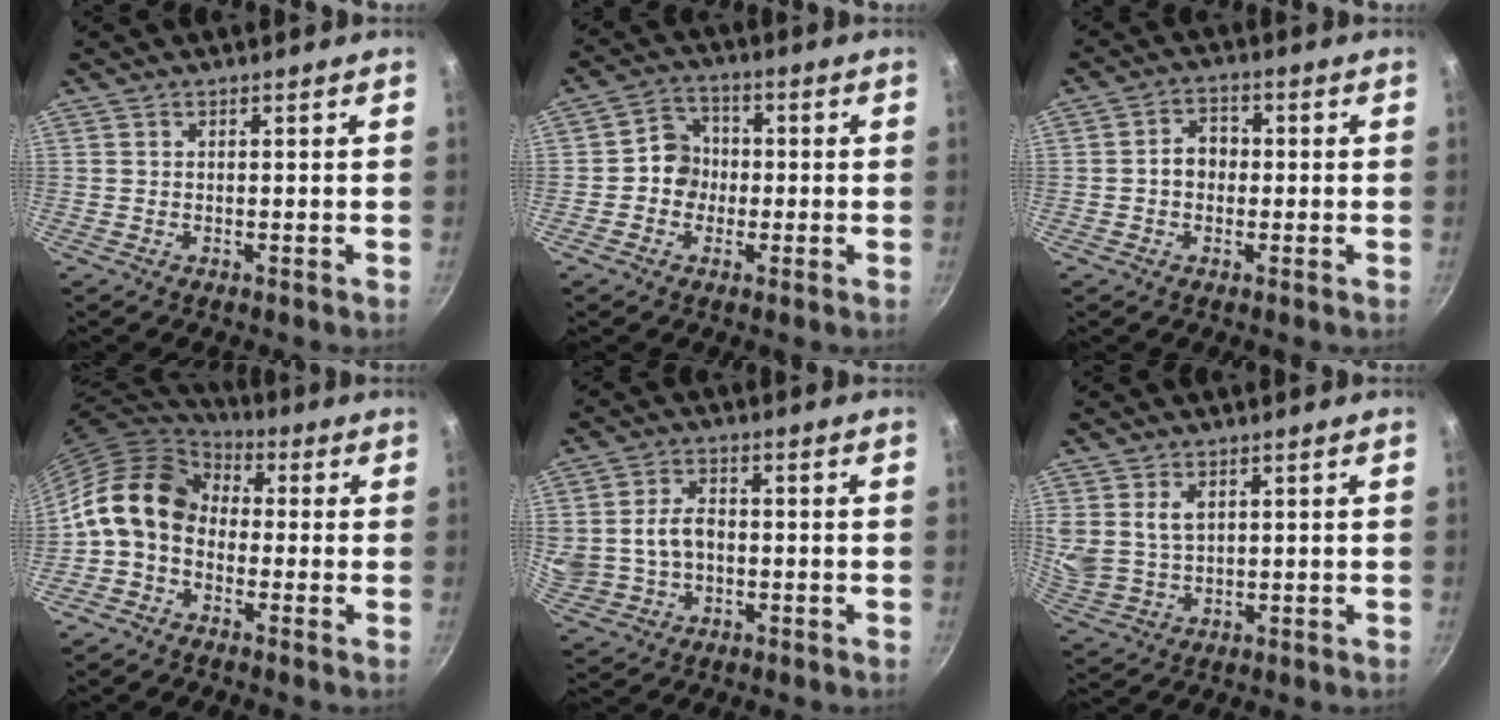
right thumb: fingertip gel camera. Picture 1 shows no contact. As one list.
[{"total": 1.1, "force": [0.0, 0.9, 0.6], "torque": [-0.010, 0.004, -0.001]}, {"total": 4.8, "force": [-0.3, 3.9, 2.8], "torque": [-0.017, 0.016, -0.011]}, {"total": 12.6, "force": [-1.0, 9.5, 8.2], "torque": [-0.126, 0.043, -0.043]}, {"total": 10.8, "force": [-0.1, 8.4, 6.8], "torque": [-0.125, 0.021, 0.006]}, {"total": 6.5, "force": [2.2, 4.4, 4.2], "torque": [-0.076, -0.014, 0.053]}]